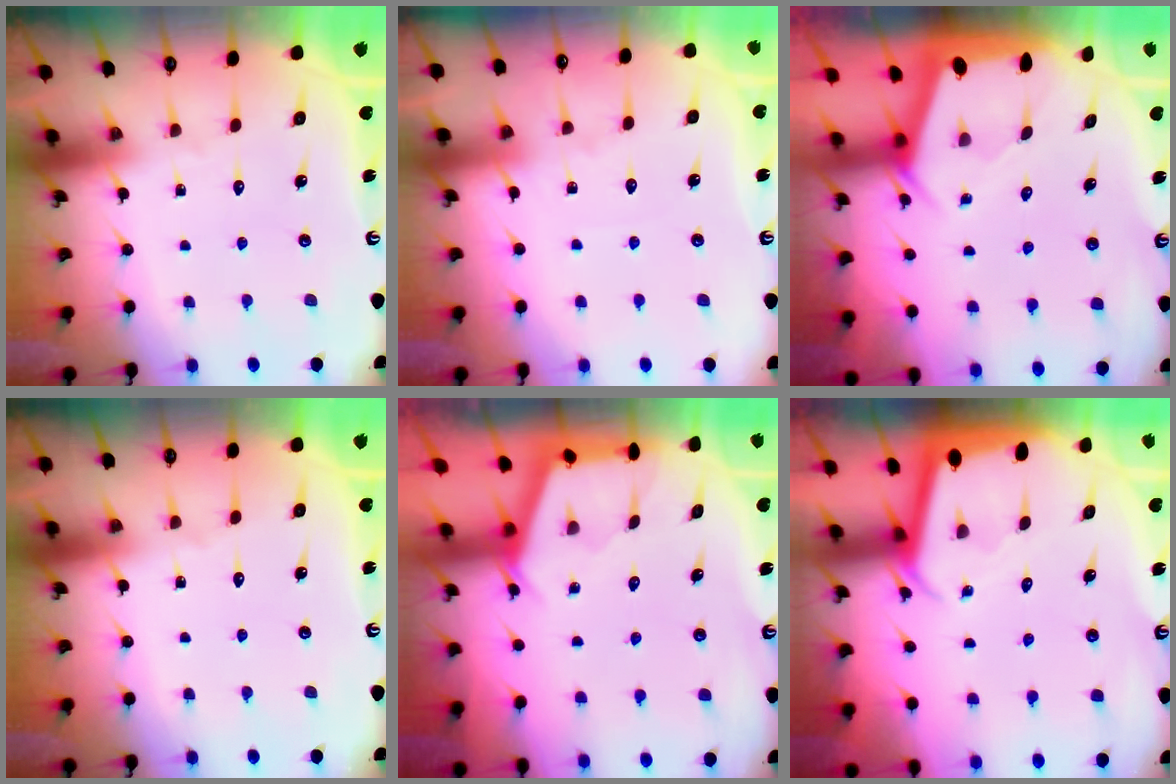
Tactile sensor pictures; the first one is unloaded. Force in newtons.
{"total": 2.7, "press": 2.7, "slide": 0.4}
{"total": 2.1, "press": 2.0, "slide": 0.3}
{"total": 0.0}
{"total": 2.9, "press": 2.9, "slide": 0.3}
{"total": 2.2, "press": 2.2, "slide": 0.1}